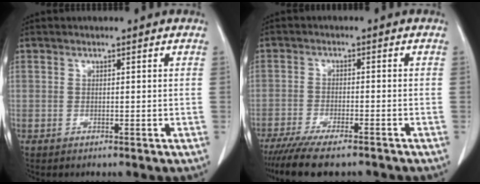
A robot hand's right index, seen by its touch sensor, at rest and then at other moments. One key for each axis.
{"total": 10.6, "fx": -8.9, "fy": 1.8, "fz": 5.6, "tx": -0.081, "ty": -0.016, "tz": -0.135}